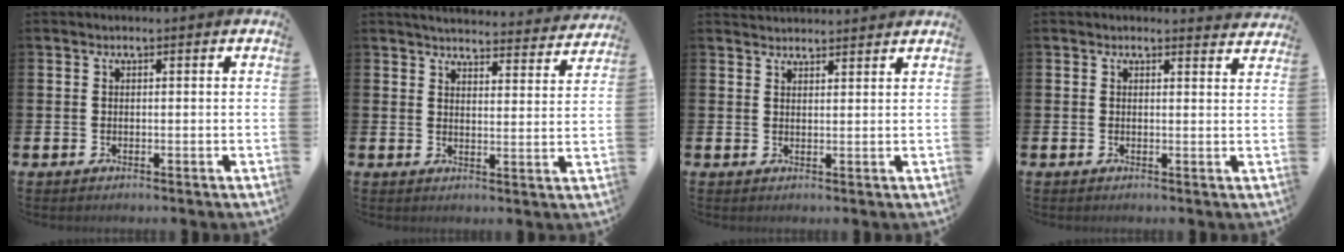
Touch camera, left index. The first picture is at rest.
{"total": 4.4, "force": [4.3, 0.4, 0.6], "torque": [-0.016, -0.037, 0.072]}
{"total": 2.5, "force": [2.5, 0.3, 0.0], "torque": [-0.002, -0.012, 0.045]}
{"total": 1.6, "force": [1.6, 0.2, -0.1], "torque": [0.007, -0.012, 0.027]}